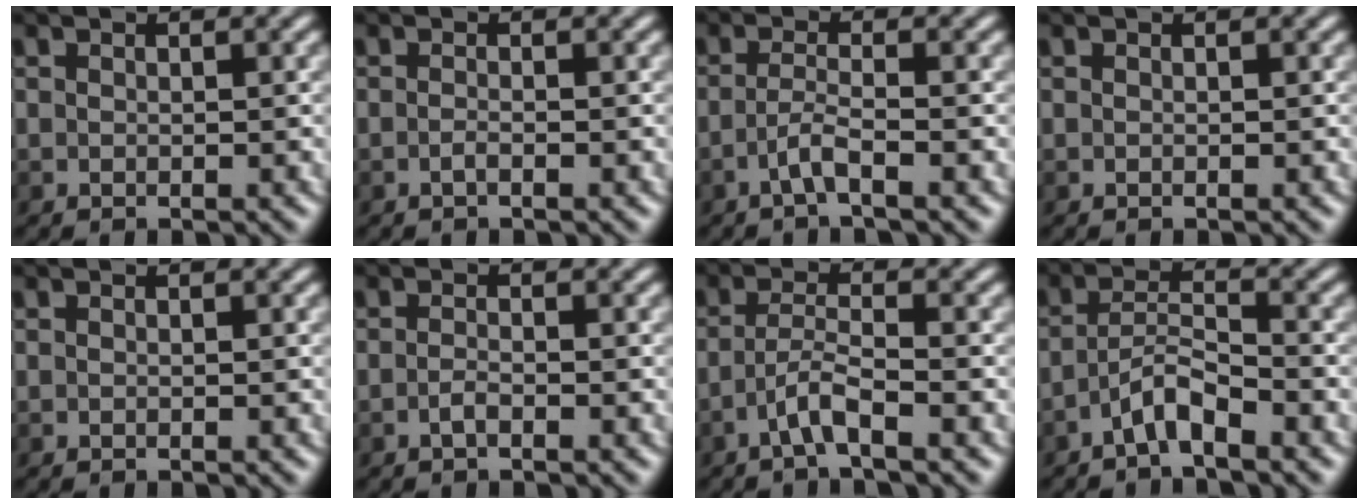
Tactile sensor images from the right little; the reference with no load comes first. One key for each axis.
{"total": 1.1, "fx": -1.0, "fy": -0.1, "fz": 0.4, "tx": -0.007, "ty": 0.000, "tz": -0.021}
{"total": 3.1, "fx": -2.5, "fy": -0.1, "fz": 1.8, "tx": -0.051, "ty": 0.001, "tz": -0.050}
{"total": 0.0}
{"total": 0.0}
{"total": 1.7, "fx": -1.6, "fy": 0.2, "fz": 0.7, "tx": -0.017, "ty": 0.001, "tz": -0.033}
{"total": 3.6, "fx": -2.9, "fy": -0.1, "fz": 2.1, "tx": -0.054, "ty": 0.006, "tz": -0.061}
{"total": 3.8, "fx": -3.3, "fy": 0.0, "fz": 1.9, "tx": -0.047, "ty": 0.009, "tz": -0.068}